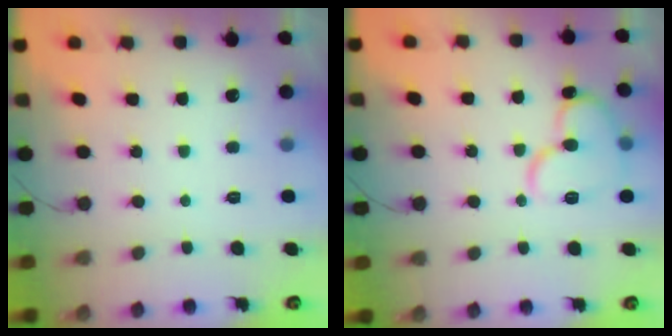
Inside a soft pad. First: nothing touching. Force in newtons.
{"total": 12.5, "press": 12.4, "slide": 1.2}